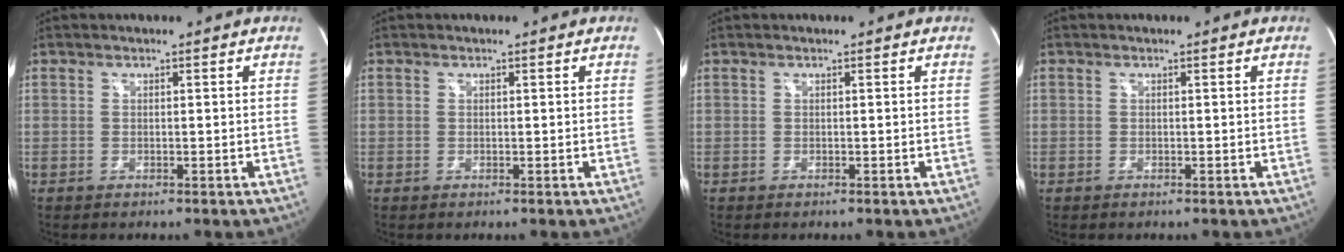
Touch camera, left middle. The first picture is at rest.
{"total": 0.0}
{"total": 0.0}
{"total": 0.0}